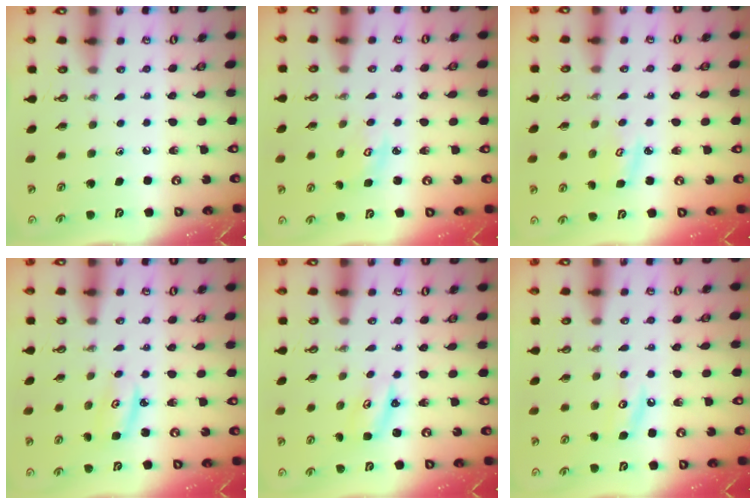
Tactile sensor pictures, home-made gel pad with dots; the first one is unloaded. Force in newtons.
{"total": 3.0, "press": 3.0, "slide": 0.2}
{"total": 3.9, "press": 3.8, "slide": 0.4}
{"total": 3.3, "press": 3.3, "slide": 0.5}
{"total": 2.6, "press": 2.5, "slide": 0.3}
{"total": 5.3, "press": 5.3, "slide": 0.5}